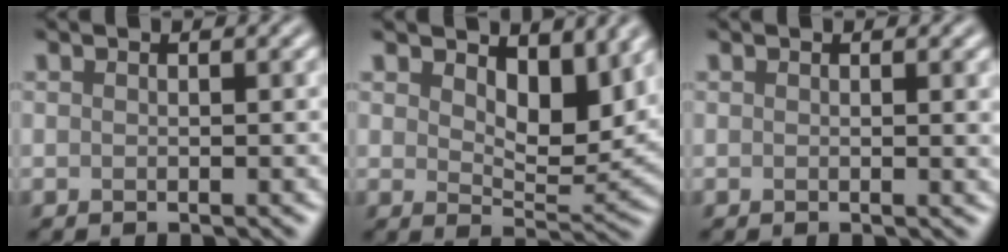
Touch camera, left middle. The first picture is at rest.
{"total": 5.0, "force": [3.0, 2.2, 3.2], "torque": [-0.052, -0.009, 0.041]}
{"total": 1.0, "force": [0.3, 0.3, 1.0], "torque": [-0.007, 0.000, 0.002]}